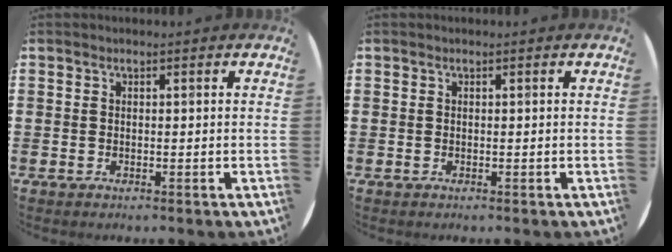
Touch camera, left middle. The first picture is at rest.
{"total": 0.0}